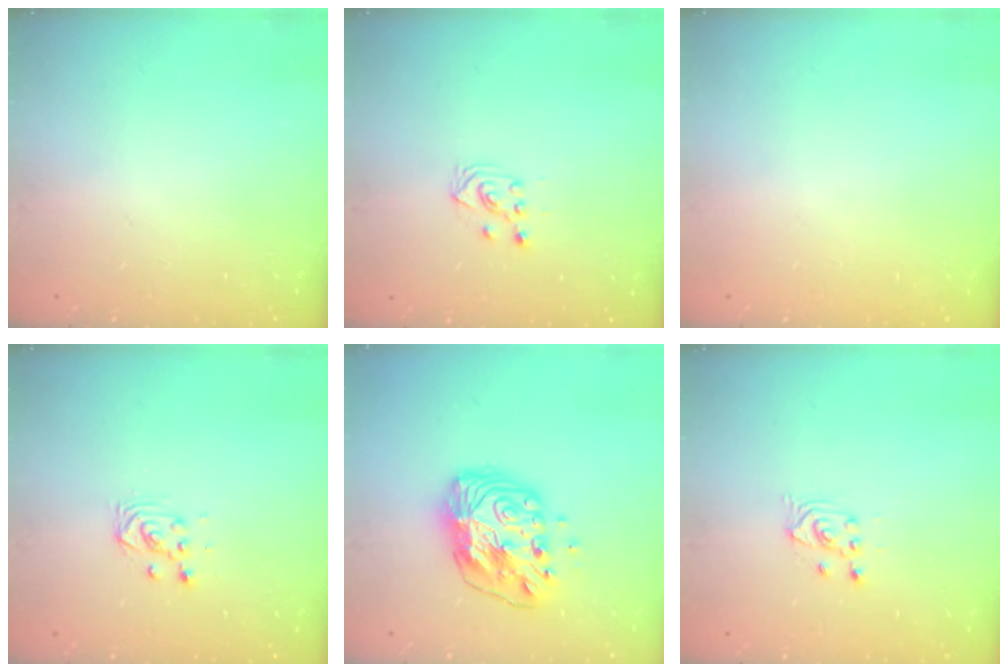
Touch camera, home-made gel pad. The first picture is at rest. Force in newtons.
{"total": 3.4, "press": 3.3, "slide": 0.9}
{"total": 0.0}
{"total": 3.9, "press": 3.9, "slide": 0.2}
{"total": 12.2, "press": 12.1, "slide": 1.1}
{"total": 2.6, "press": 2.6, "slide": 0.1}